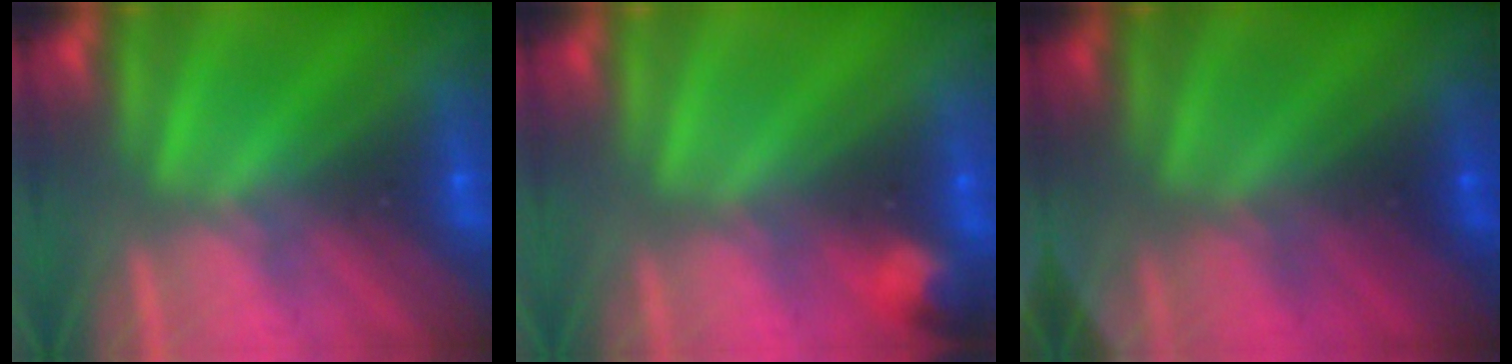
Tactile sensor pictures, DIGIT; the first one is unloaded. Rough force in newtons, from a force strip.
{"total": 2.8}
{"total": 2.8}